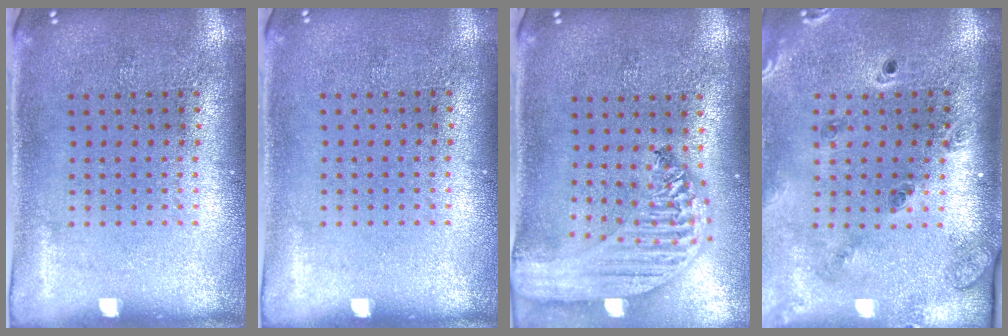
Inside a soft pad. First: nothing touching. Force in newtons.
{"total": 0.0}
{"total": 2.9, "press": 2.3, "slide": 1.8}
{"total": 1.6, "press": 1.5, "slide": 0.4}